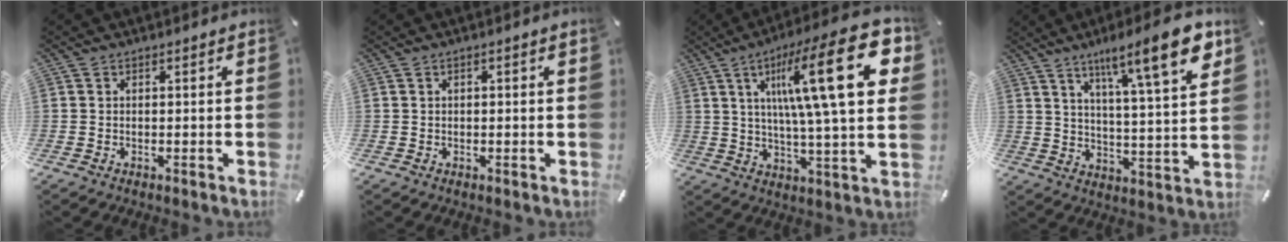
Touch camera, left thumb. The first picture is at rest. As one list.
[{"total": 0.7, "force": [0.1, 0.1, 0.7], "torque": [-0.011, -0.001, 0.001]}, {"total": 26.5, "force": [8.1, 5.7, 24.5], "torque": [-0.404, -0.032, 0.108]}, {"total": 16.4, "force": [10.3, 3.0, 12.4], "torque": [-0.177, -0.061, 0.155]}]